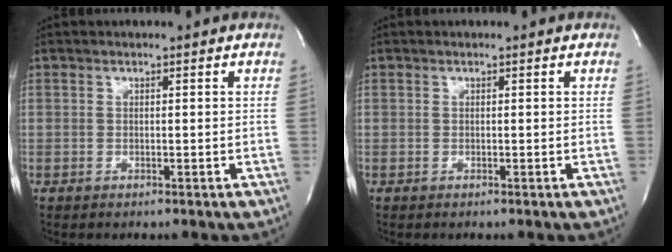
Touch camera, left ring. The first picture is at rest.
{"total": 0.0}